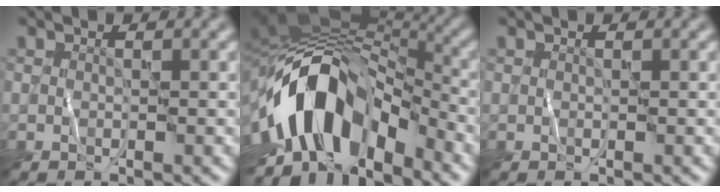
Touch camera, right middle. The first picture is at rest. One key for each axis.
{"total": 12.9, "fx": -5.0, "fy": 7.6, "fz": 9.1, "tx": -0.153, "ty": 0.001, "tz": -0.090}
{"total": 0.0}